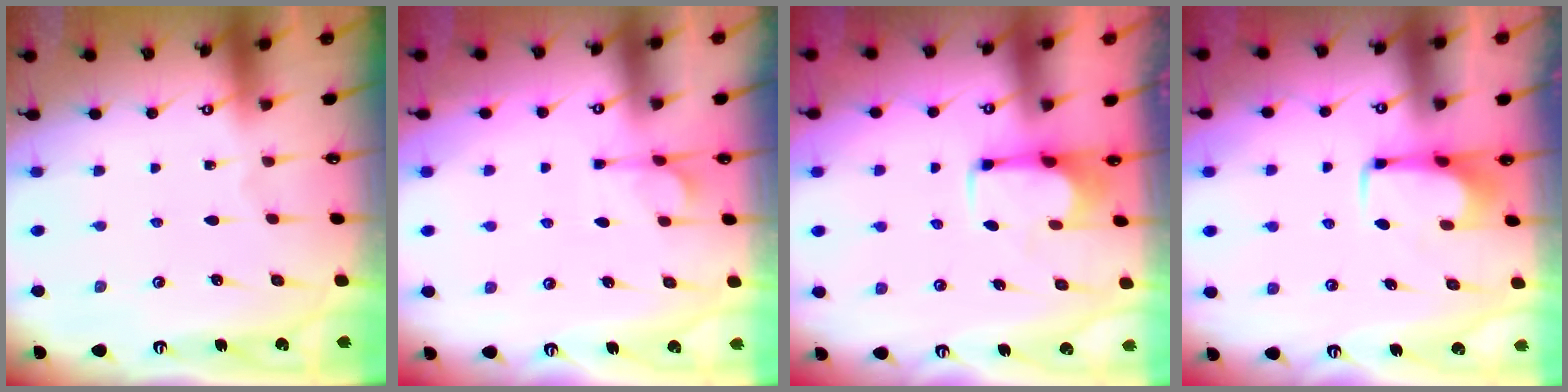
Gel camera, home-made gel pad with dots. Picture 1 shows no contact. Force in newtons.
{"total": 1.7, "press": 1.1, "slide": 1.2}
{"total": 2.5, "press": 2.3, "slide": 0.9}
{"total": 1.5, "press": 1.5, "slide": 0.4}